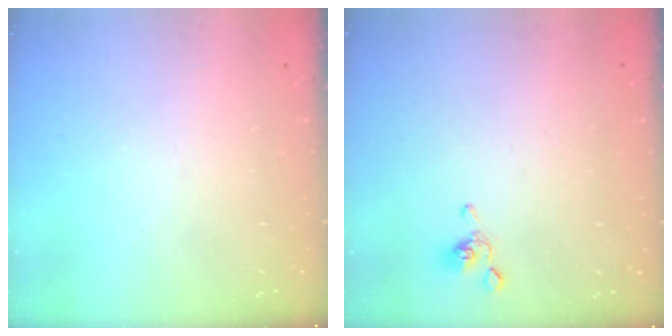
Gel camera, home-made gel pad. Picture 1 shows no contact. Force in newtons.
{"total": 2.3, "press": 2.2, "slide": 0.7}